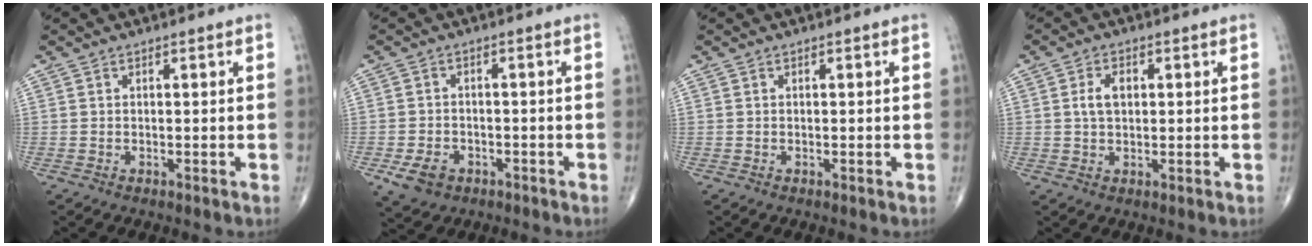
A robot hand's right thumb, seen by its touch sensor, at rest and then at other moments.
{"total": 5.4, "force": [-2.6, 3.9, 2.6], "torque": [-0.042, 0.009, -0.038]}
{"total": 0.0}
{"total": 4.0, "force": [0.7, 2.5, 3.0], "torque": [-0.053, 0.005, 0.011]}